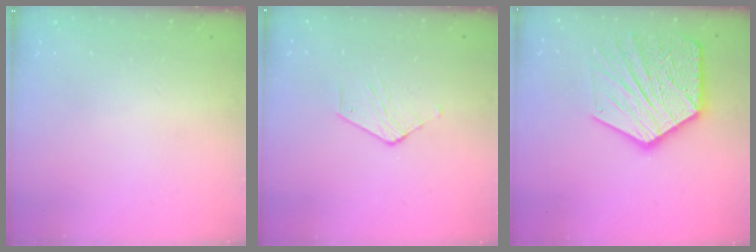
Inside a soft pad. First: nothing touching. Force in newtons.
{"total": 2.6, "press": 2.6, "slide": 0.2}
{"total": 21.6, "press": 21.6, "slide": 1.6}